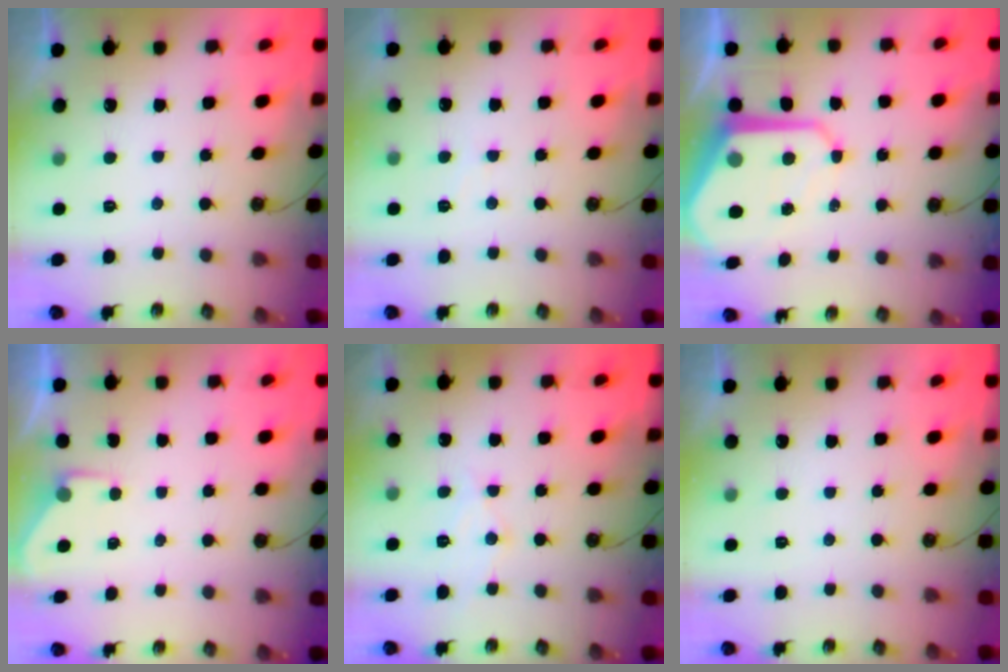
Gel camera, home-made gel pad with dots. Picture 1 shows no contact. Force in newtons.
{"total": 3.3, "press": 3.2, "slide": 0.6}
{"total": 12.7, "press": 12.7, "slide": 1.1}
{"total": 2.7, "press": 2.6, "slide": 0.5}
{"total": 8.0, "press": 8.0, "slide": 0.6}
{"total": 0.0}